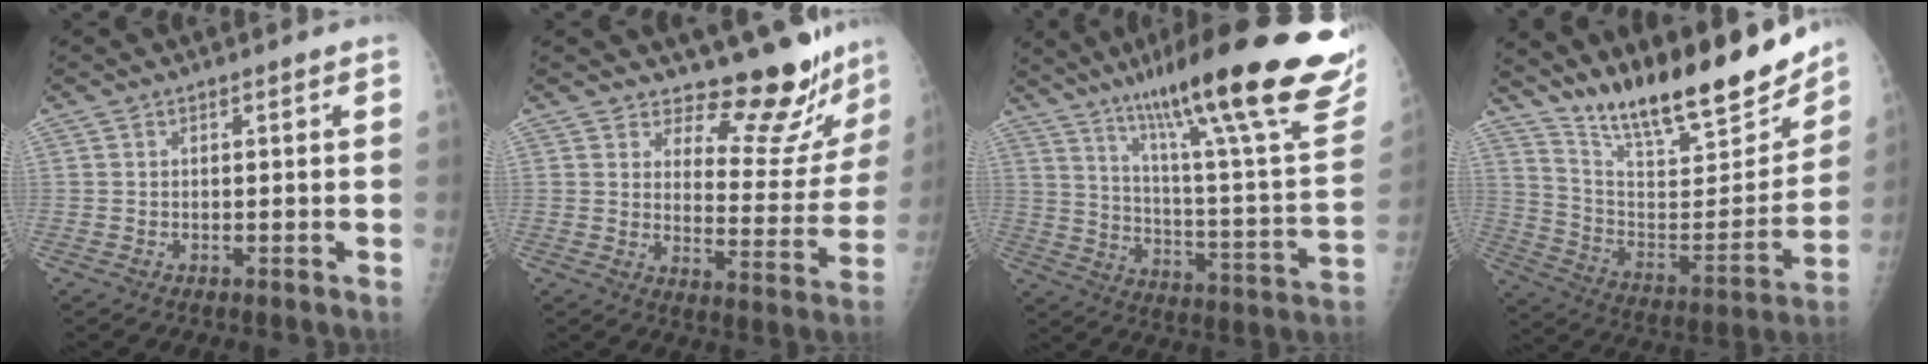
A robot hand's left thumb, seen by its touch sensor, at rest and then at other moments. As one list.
[{"total": 9.5, "force": [7.9, 3.9, 3.7], "torque": [-0.010, -0.066, 0.119]}, {"total": 31.9, "force": [21.3, 4.9, 23.2], "torque": [-0.277, -0.070, 0.299]}, {"total": 24.0, "force": [19.2, 6.1, 13.0], "torque": [-0.171, -0.093, 0.311]}]